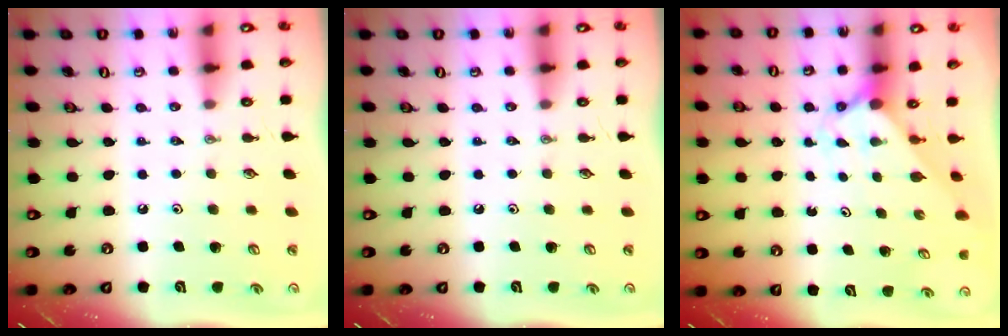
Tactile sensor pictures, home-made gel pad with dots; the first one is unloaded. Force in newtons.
{"total": 0.0}
{"total": 2.0, "press": 2.0, "slide": 0.2}